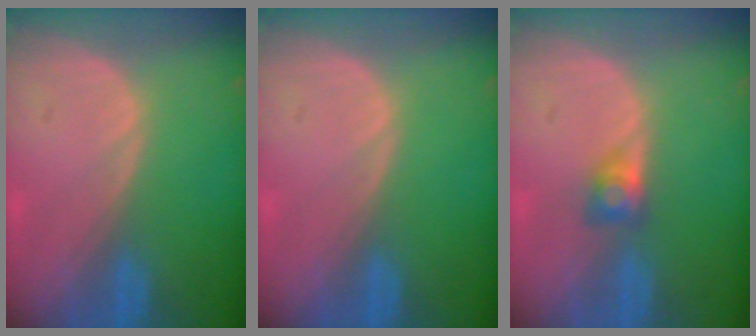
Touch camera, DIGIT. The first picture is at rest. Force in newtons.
{"total": 0.0}
{"total": 2.7, "press": 2.5, "slide": 1.1}